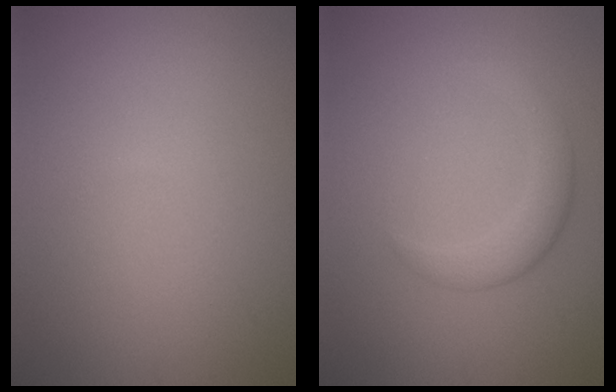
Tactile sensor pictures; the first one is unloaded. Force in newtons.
{"total": 2.6, "press": 2.6, "slide": 0.0}